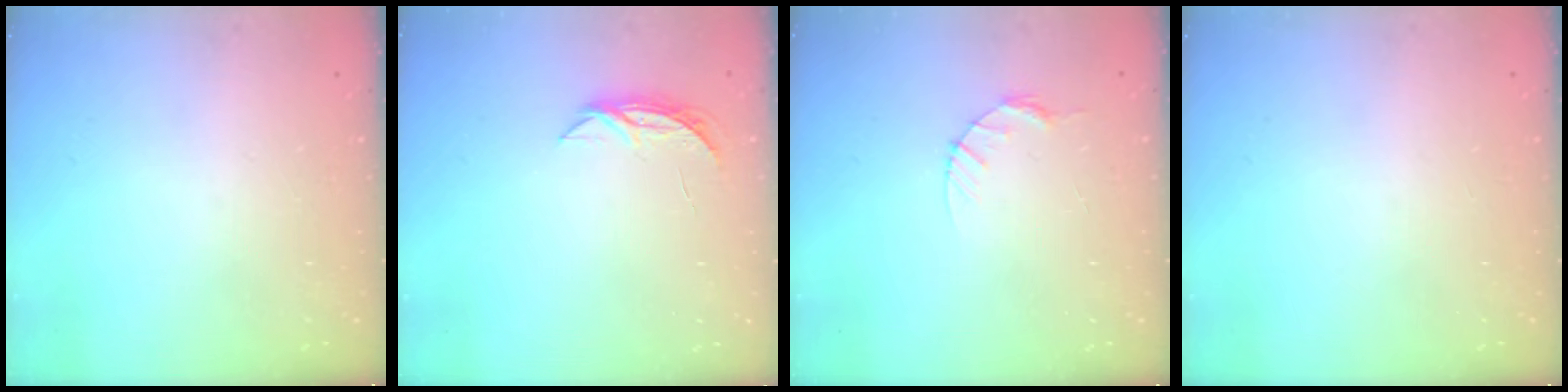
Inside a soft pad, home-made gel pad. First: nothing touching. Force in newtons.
{"total": 4.8, "press": 4.7, "slide": 0.5}
{"total": 3.9, "press": 3.8, "slide": 0.5}
{"total": 0.0}